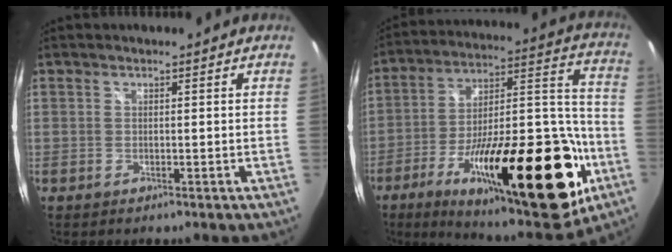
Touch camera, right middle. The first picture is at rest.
{"total": 34.8, "force": [-15.2, 11.9, 29.0], "torque": [-0.437, 0.000, -0.240]}